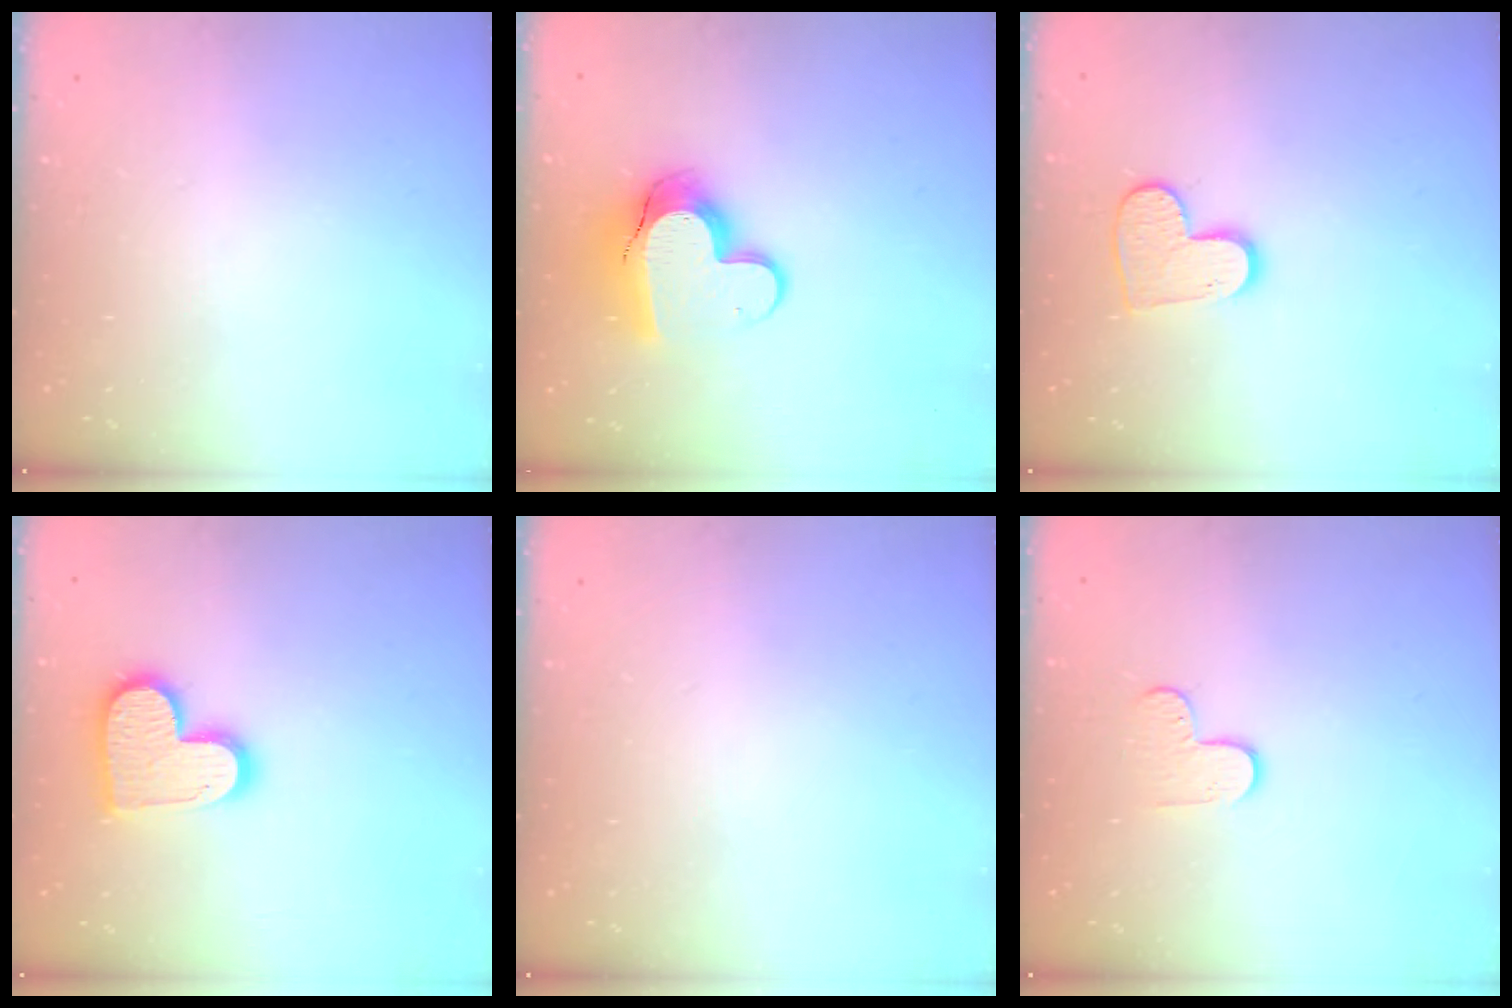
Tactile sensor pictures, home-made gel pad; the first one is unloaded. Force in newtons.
{"total": 11.8, "press": 11.8, "slide": 1.0}
{"total": 10.0, "press": 10.0, "slide": 0.9}
{"total": 14.3, "press": 14.3, "slide": 1.1}
{"total": 0.0}
{"total": 4.5, "press": 4.5, "slide": 0.4}